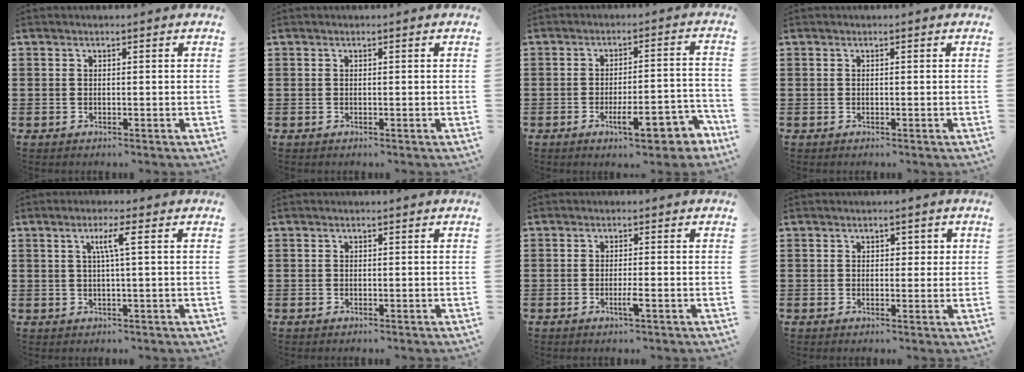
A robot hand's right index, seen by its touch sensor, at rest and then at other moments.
{"total": 0.0}
{"total": 9.5, "force": [-5.1, 2.6, 7.6], "torque": [-0.099, 0.000, -0.086]}
{"total": 0.0}
{"total": 3.7, "force": [0.9, -0.1, 3.6], "torque": [-0.071, 0.000, 0.010]}
{"total": 0.0}
{"total": 2.3, "force": [-1.0, -0.1, 2.1], "torque": [-0.041, -0.006, -0.020]}
{"total": 1.6, "force": [0.5, 1.2, 0.9], "torque": [-0.013, 0.005, 0.006]}